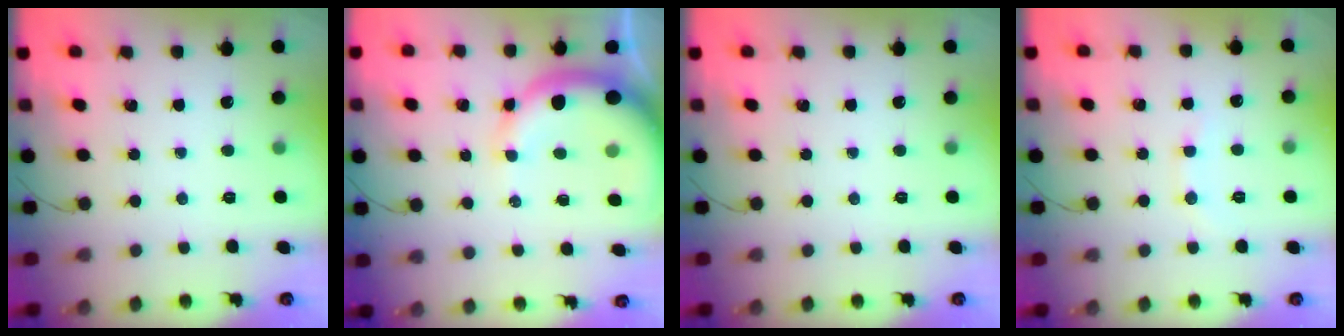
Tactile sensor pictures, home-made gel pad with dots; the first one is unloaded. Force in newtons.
{"total": 13.0, "press": 12.7, "slide": 2.4}
{"total": 0.0}
{"total": 5.9, "press": 5.8, "slide": 1.2}